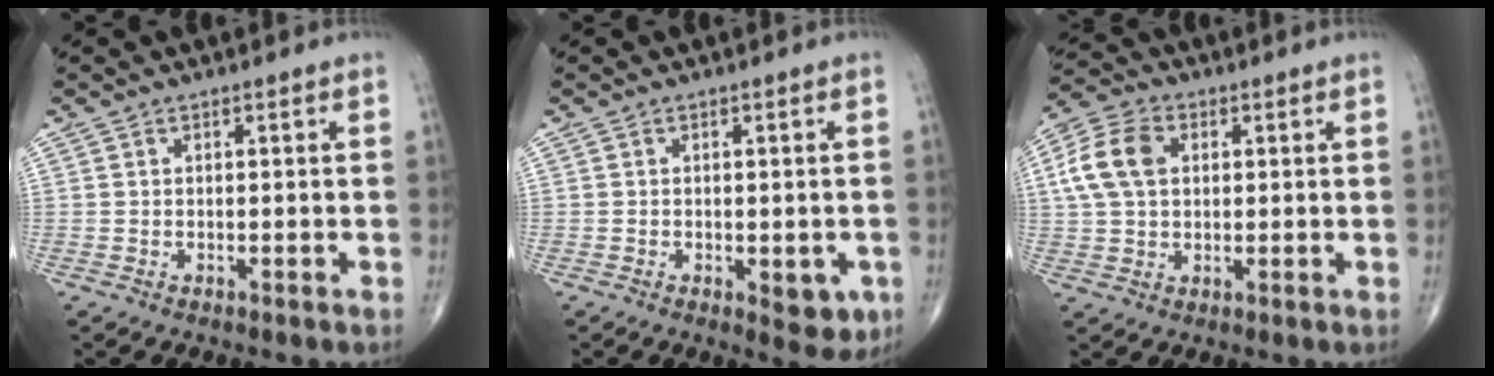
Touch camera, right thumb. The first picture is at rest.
{"total": 5.0, "force": [-1.5, 2.4, 4.2], "torque": [-0.034, -0.006, -0.014]}
{"total": 10.0, "force": [2.1, 7.0, 6.9], "torque": [-0.133, 0.014, 0.034]}